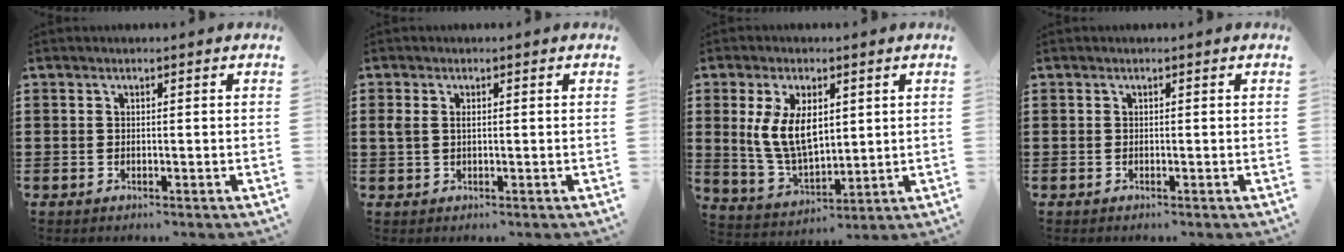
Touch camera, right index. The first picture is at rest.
{"total": 1.6, "force": [0.3, 0.8, 1.3], "torque": [-0.035, 0.003, 0.002]}
{"total": 9.1, "force": [2.1, 5.1, 7.3], "torque": [-0.162, 0.010, 0.037]}
{"total": 0.0}